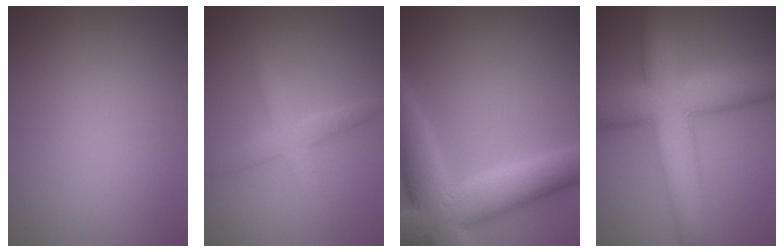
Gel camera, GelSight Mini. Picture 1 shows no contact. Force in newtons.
{"total": 2.7, "press": 2.7, "slide": 0.0}
{"total": 9.5, "press": 9.5, "slide": 0.4}
{"total": 10.0, "press": 10.0, "slide": 0.4}